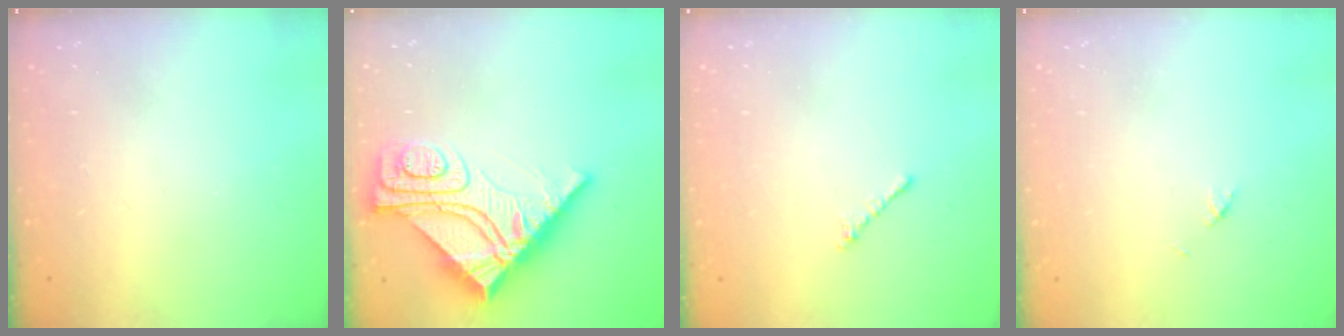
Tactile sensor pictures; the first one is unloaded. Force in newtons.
{"total": 15.8, "press": 15.7, "slide": 1.6}
{"total": 0.9, "press": 0.7, "slide": 0.5}
{"total": 2.1, "press": 2.1, "slide": 0.3}